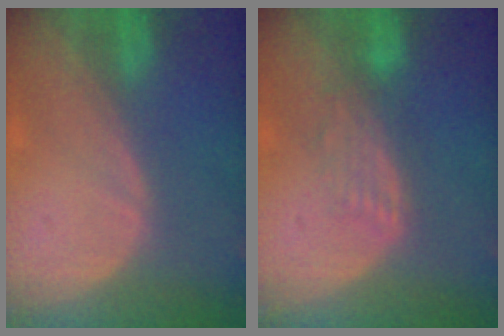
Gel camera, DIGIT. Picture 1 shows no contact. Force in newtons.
{"total": 3.9, "press": 3.3, "slide": 2.1}